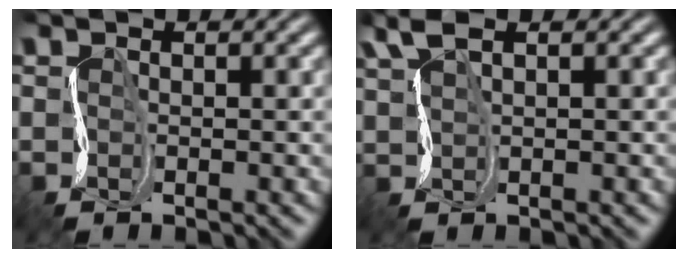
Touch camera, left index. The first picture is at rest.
{"total": 2.9, "force": [2.0, 1.0, 1.9], "torque": [-0.052, 0.012, 0.040]}